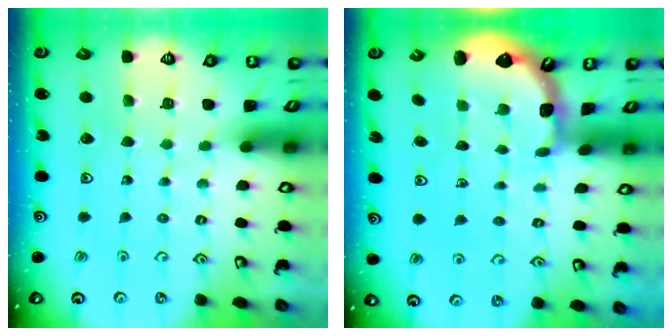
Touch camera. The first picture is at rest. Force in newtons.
{"total": 1.3, "press": 1.2, "slide": 0.1}